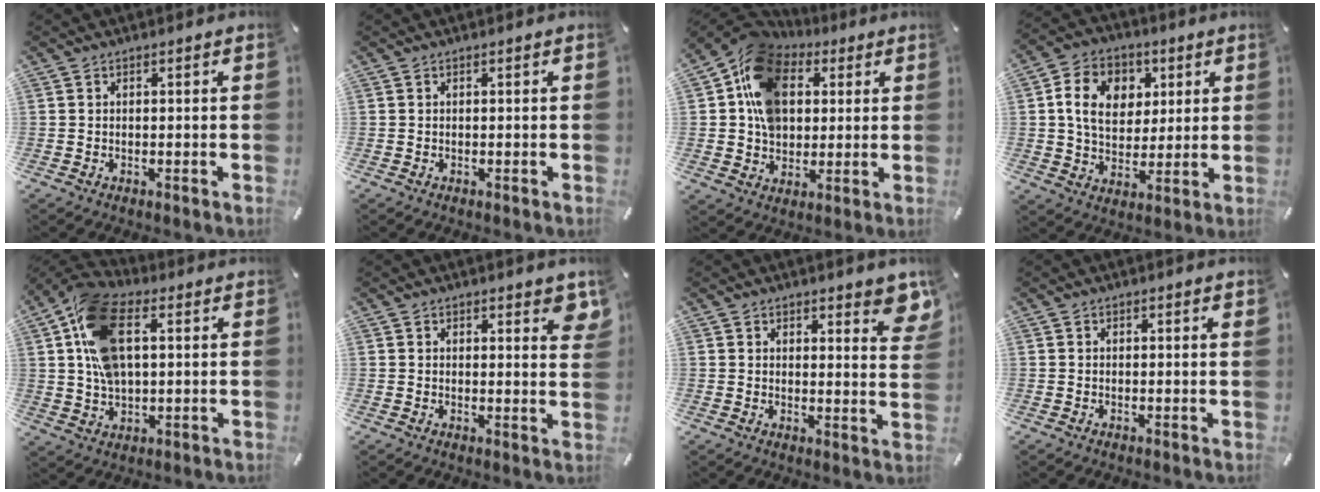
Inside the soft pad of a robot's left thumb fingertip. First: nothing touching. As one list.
[{"total": 0.0}, {"total": 15.3, "force": [4.0, 12.1, 8.5], "torque": [-0.170, -0.009, 0.072]}, {"total": 12.0, "force": [3.5, 9.6, 6.3], "torque": [-0.105, 0.010, 0.067]}, {"total": 15.7, "force": [4.0, 9.6, 11.8], "torque": [-0.255, 0.008, 0.073]}, {"total": 3.6, "force": [2.6, 1.7, 2.0], "torque": [-0.012, -0.012, 0.041]}, {"total": 5.7, "force": [4.2, 2.6, 2.9], "torque": [-0.020, -0.026, 0.069]}, {"total": 0.6, "force": [0.4, 0.2, 0.4], "torque": [-0.007, 0.002, 0.006]}]